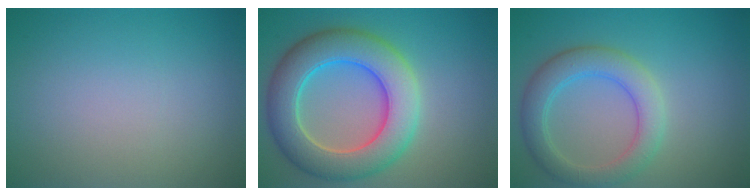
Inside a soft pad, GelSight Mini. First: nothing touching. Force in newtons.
{"total": 8.7, "press": 8.7, "slide": 0.3}
{"total": 4.4, "press": 4.4, "slide": 0.3}